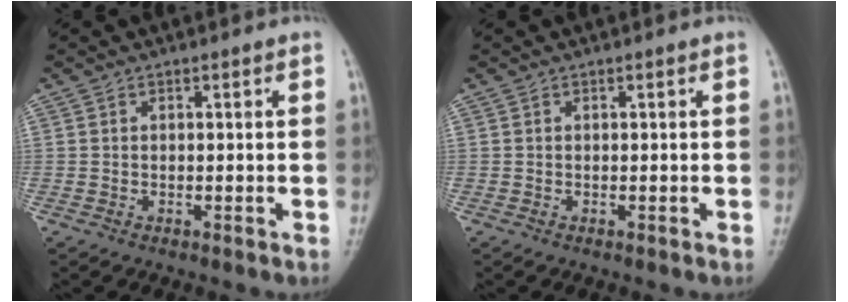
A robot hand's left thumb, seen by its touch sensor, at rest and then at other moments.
{"total": 0.0}